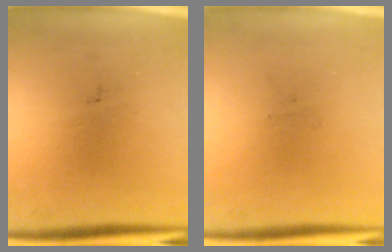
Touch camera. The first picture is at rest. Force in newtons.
{"total": 0.0}